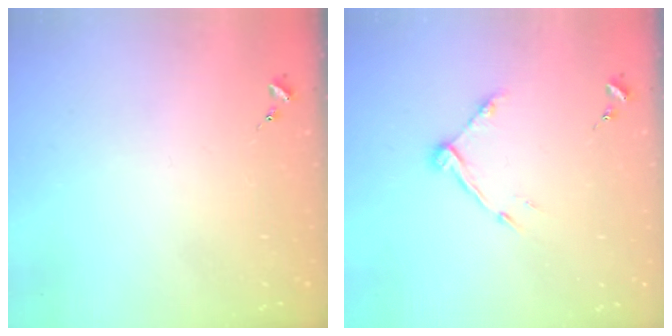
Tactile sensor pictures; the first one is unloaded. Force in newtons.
{"total": 8.7, "press": 8.7, "slide": 0.5}